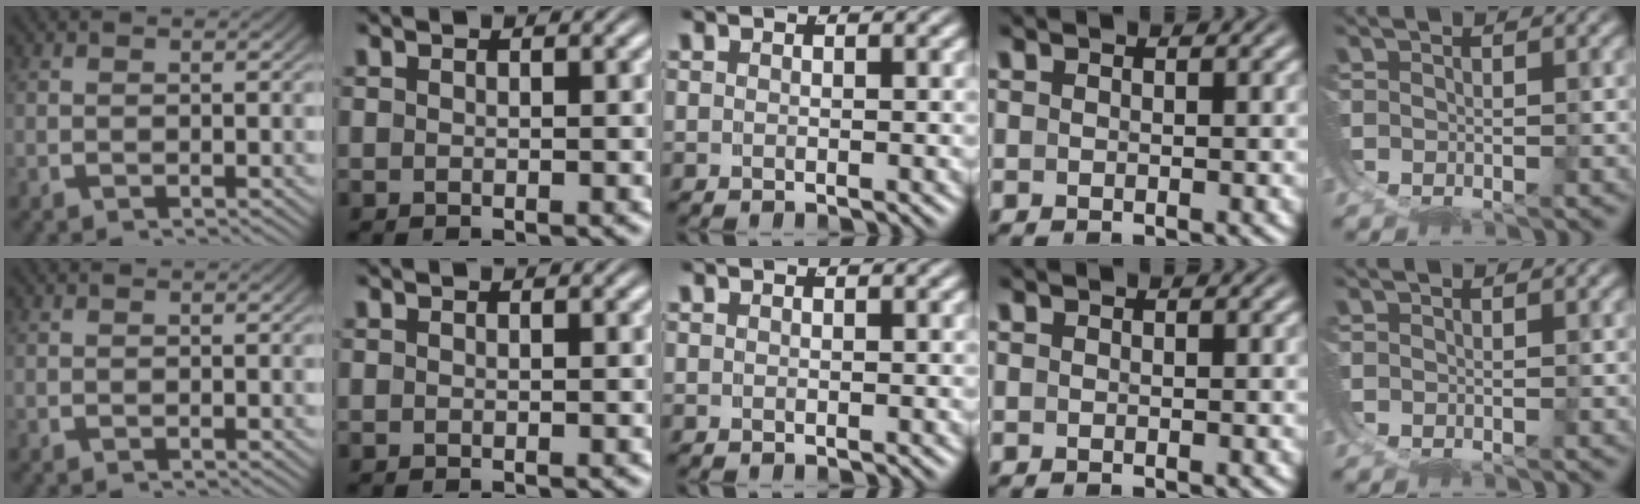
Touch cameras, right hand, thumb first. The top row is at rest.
{}